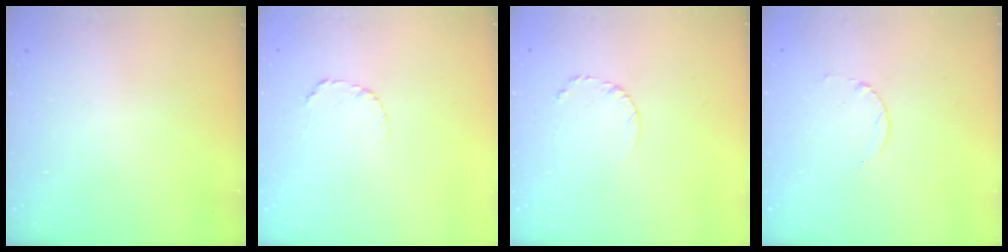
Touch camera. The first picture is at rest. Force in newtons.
{"total": 3.5, "press": 3.5, "slide": 0.4}
{"total": 3.3, "press": 3.3, "slide": 0.3}
{"total": 2.3, "press": 2.3, "slide": 0.3}